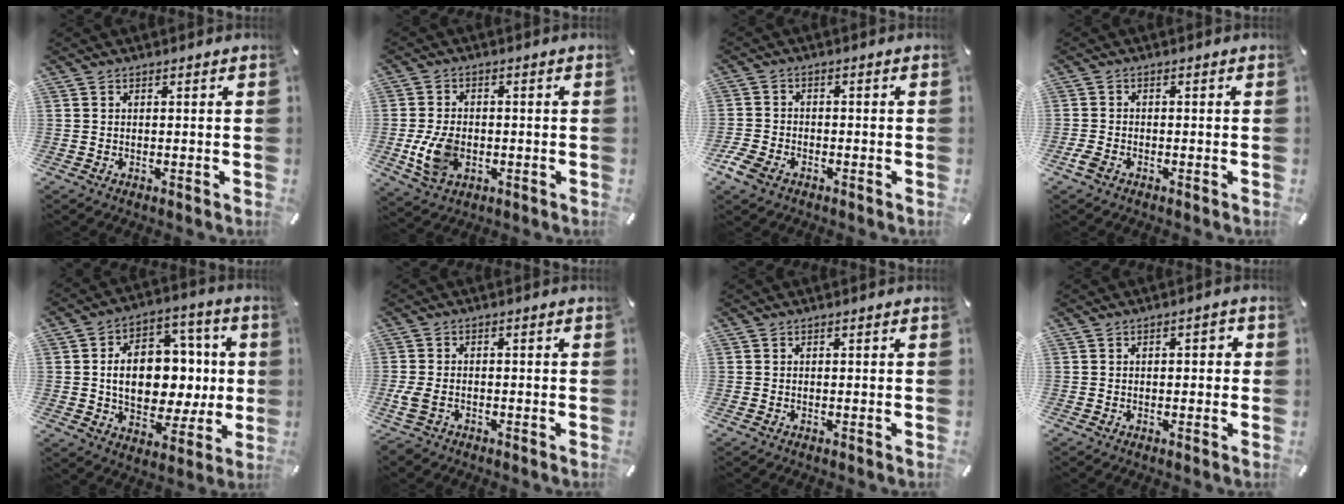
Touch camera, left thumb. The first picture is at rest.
{"total": 8.5, "force": [-1.7, 6.0, 5.8], "torque": [-0.125, 0.001, -0.031]}
{"total": 4.5, "force": [-2.8, 3.0, 1.8], "torque": [-0.055, 0.006, -0.058]}
{"total": 2.0, "force": [-1.2, 1.1, 1.0], "torque": [-0.033, -0.003, -0.026]}
{"total": 15.5, "force": [-0.1, 11.7, 10.2], "torque": [-0.169, 0.000, 0.009]}
{"total": 4.9, "force": [-2.0, 3.2, 3.1], "torque": [-0.075, 0.003, -0.037]}
{"total": 0.0}
{"total": 1.8, "force": [-0.5, 1.2, 1.2], "torque": [-0.023, 0.010, -0.013]}